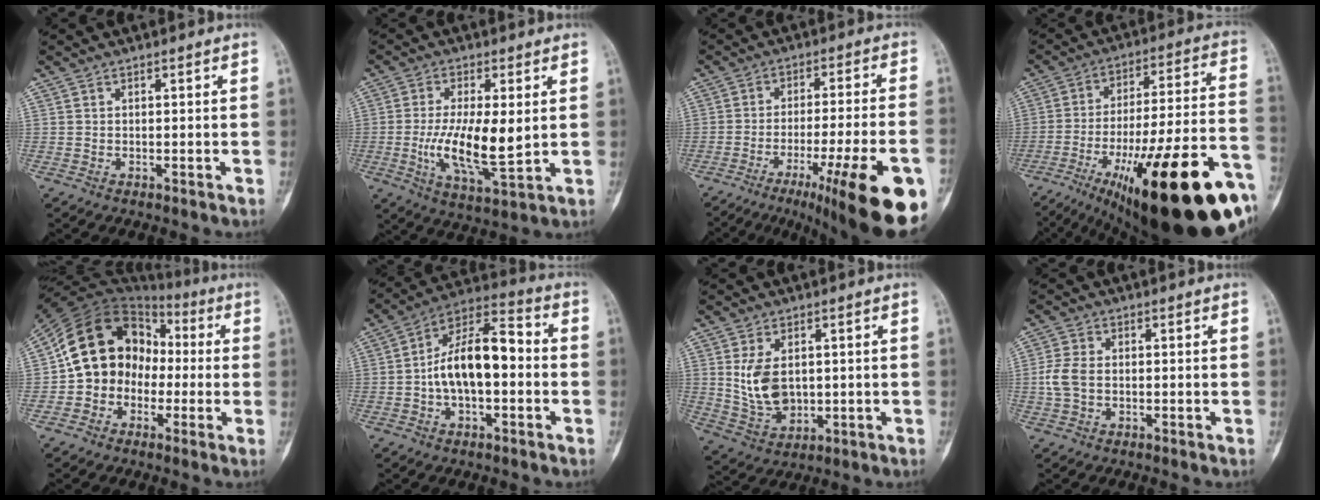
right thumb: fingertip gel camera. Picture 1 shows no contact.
{"total": 12.0, "force": [-0.1, 4.0, 11.4], "torque": [-0.211, -0.018, 0.006]}
{"total": 22.0, "force": [-11.0, 3.4, 18.7], "torque": [-0.215, 0.032, -0.157]}
{"total": 34.4, "force": [-16.5, 8.6, 29.0], "torque": [-0.359, 0.041, -0.246]}
{"total": 14.8, "force": [-1.2, 12.4, 8.0], "torque": [-0.100, 0.040, -0.030]}
{"total": 14.7, "force": [-1.1, 7.4, 12.6], "torque": [-0.207, 0.047, -0.029]}
{"total": 9.0, "force": [1.3, 6.0, 6.6], "torque": [-0.111, -0.012, 0.042]}
{"total": 4.5, "force": [-0.4, 2.9, 3.4], "torque": [-0.087, 0.006, -0.012]}